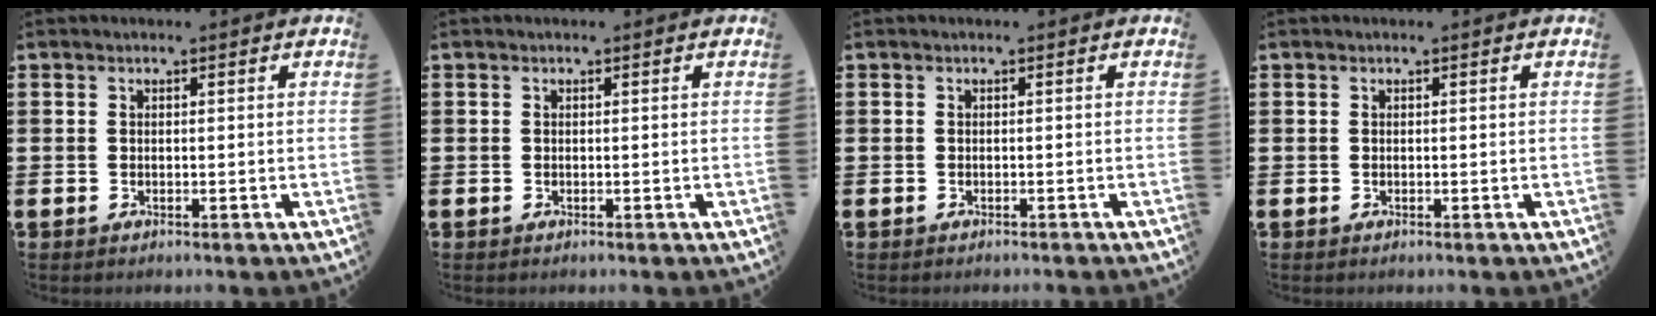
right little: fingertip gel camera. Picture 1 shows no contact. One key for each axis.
{"total": 0.0}
{"total": 0.0}
{"total": 0.0}